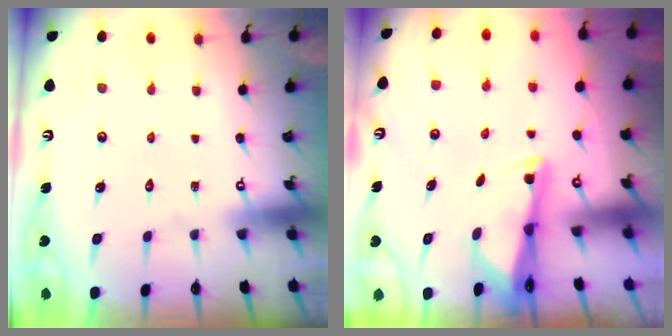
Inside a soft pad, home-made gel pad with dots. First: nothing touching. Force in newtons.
{"total": 2.5, "press": 2.4, "slide": 0.5}